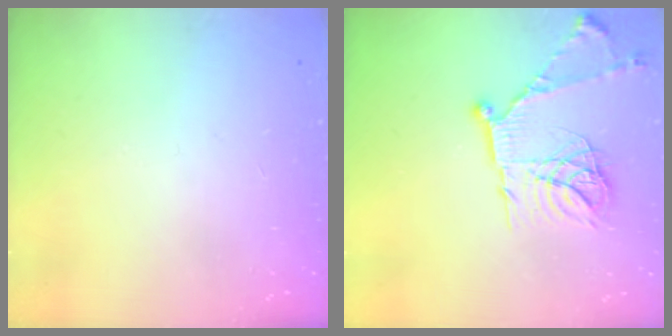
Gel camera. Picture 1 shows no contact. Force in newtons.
{"total": 18.9, "press": 18.8, "slide": 1.9}